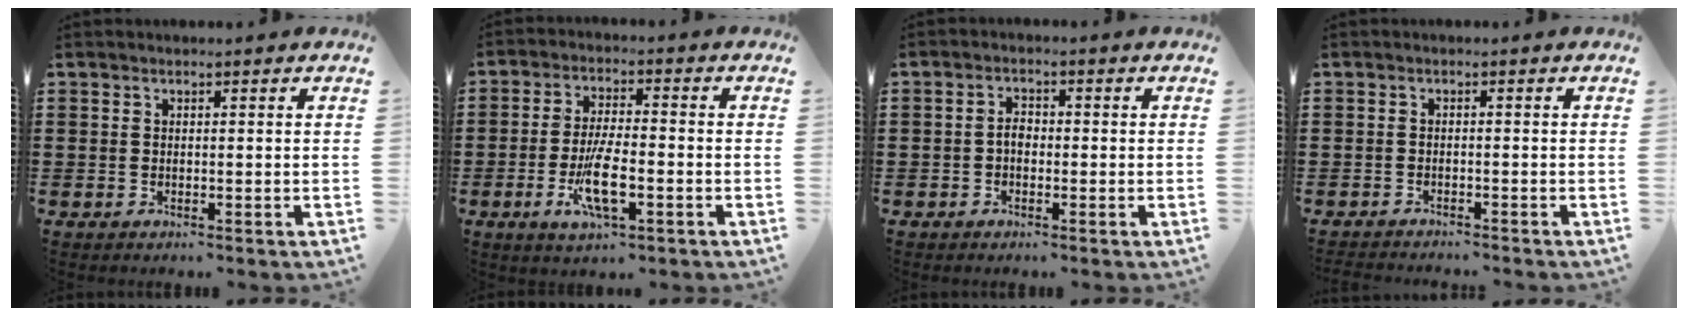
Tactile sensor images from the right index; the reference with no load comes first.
{"total": 7.8, "force": [-2.7, 2.3, 6.9], "torque": [-0.145, -0.012, -0.050]}
{"total": 2.1, "force": [-0.6, 1.2, 1.6], "torque": [-0.038, 0.001, -0.014]}
{"total": 1.3, "force": [-1.3, -0.1, -0.1], "torque": [-0.001, 0.001, -0.028]}